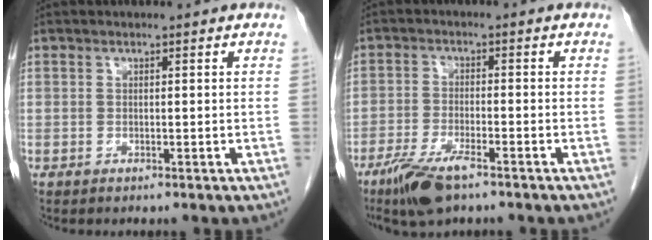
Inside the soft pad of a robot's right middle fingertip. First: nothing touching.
{"total": 7.4, "force": [-5.1, 1.5, 5.2], "torque": [-0.105, -0.015, -0.090]}